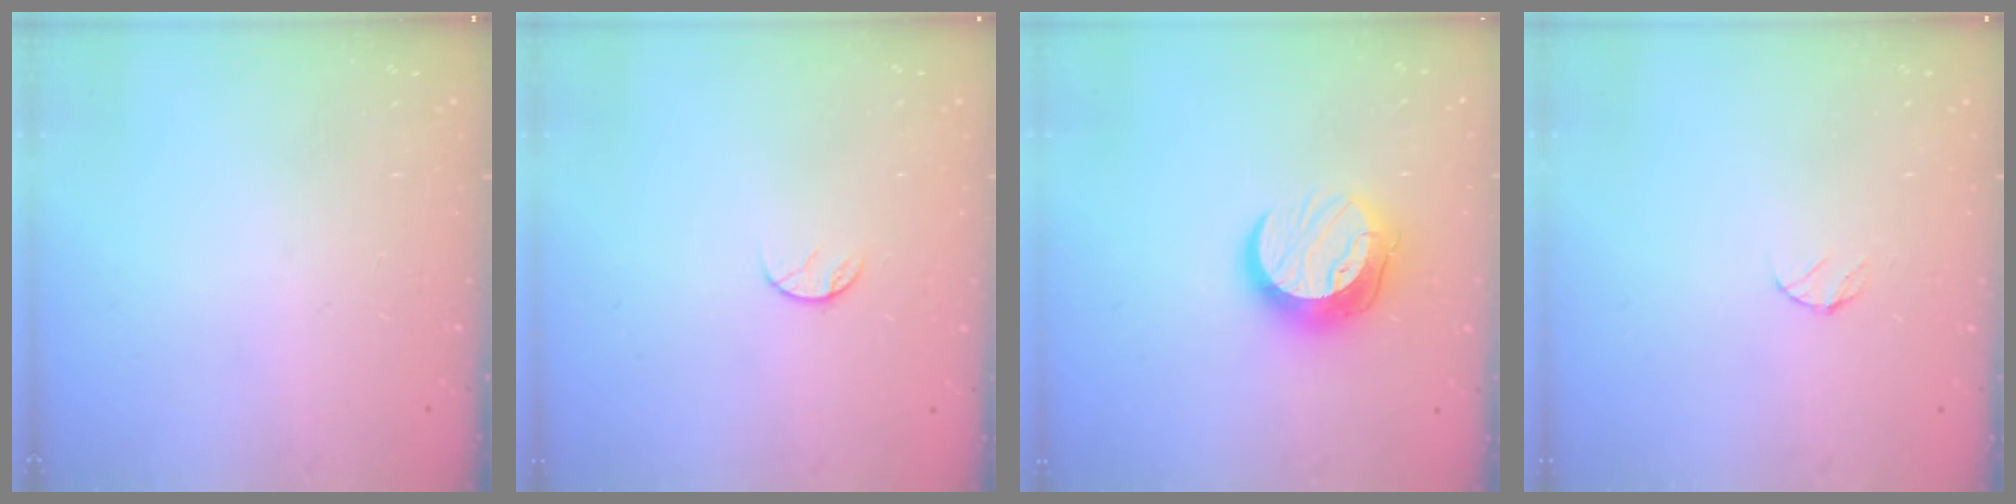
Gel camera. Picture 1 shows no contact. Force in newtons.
{"total": 5.8, "press": 5.8, "slide": 0.7}
{"total": 12.4, "press": 12.3, "slide": 1.0}
{"total": 4.0, "press": 3.9, "slide": 0.5}